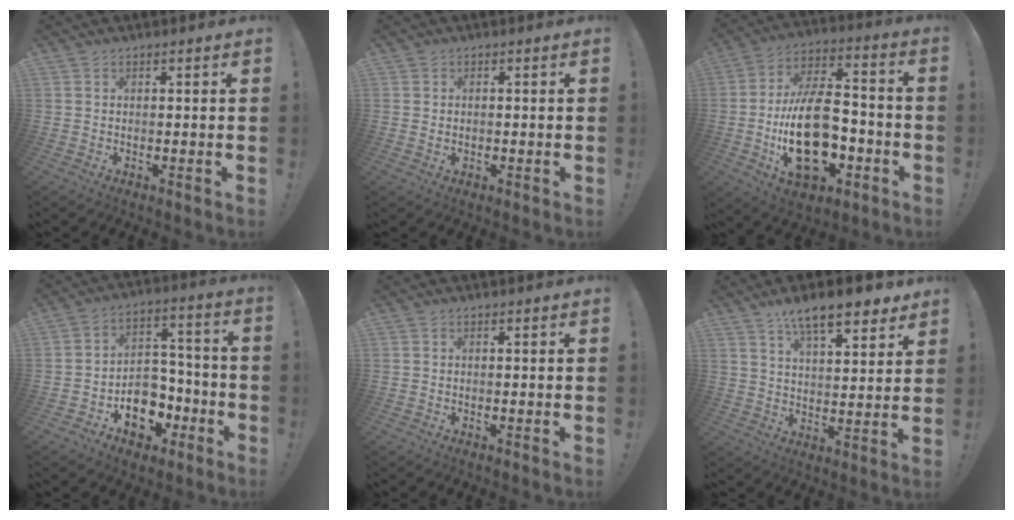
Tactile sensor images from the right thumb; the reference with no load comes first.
{"total": 1.1, "force": [0.3, 1.0, 0.1], "torque": [0.004, -0.002, 0.004]}
{"total": 24.6, "force": [-6.2, 14.4, 18.9], "torque": [-0.338, 0.038, -0.093]}
{"total": 12.5, "force": [-5.8, 9.9, 4.8], "torque": [-0.045, 0.048, -0.086]}
{"total": 0.0}
{"total": 12.4, "force": [8.6, 3.7, 8.3], "torque": [-0.126, -0.050, 0.144]}